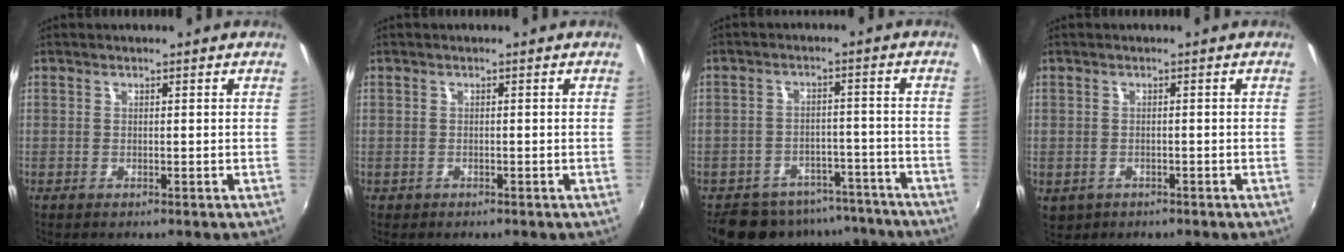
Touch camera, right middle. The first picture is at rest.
{"total": 1.0, "force": [-0.6, 0.8, 0.2], "torque": [-0.009, -0.003, -0.006]}
{"total": 16.2, "force": [-13.3, 7.7, 5.3], "torque": [-0.118, 0.016, -0.167]}
{"total": 3.7, "force": [-1.3, 3.1, 1.6], "torque": [-0.039, -0.010, -0.013]}